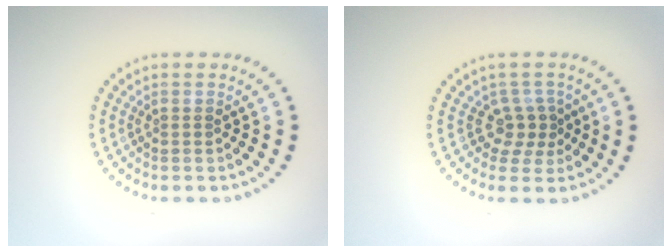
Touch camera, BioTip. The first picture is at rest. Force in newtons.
{"total": 2.4, "press": 1.7, "slide": 1.7}